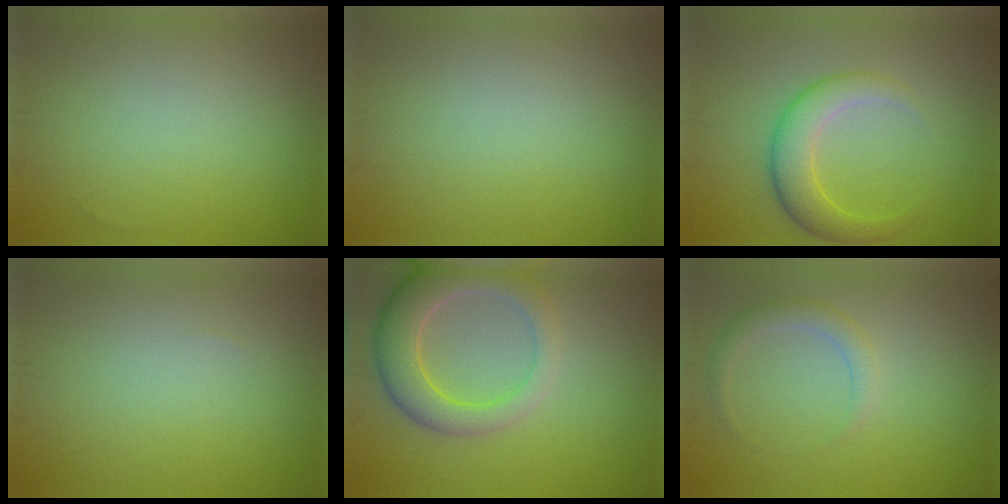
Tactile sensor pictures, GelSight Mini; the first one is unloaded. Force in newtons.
{"total": 0.0}
{"total": 4.4, "press": 4.4, "slide": 0.1}
{"total": 0.0}
{"total": 6.2, "press": 6.2, "slide": 0.5}
{"total": 1.9, "press": 1.9, "slide": 0.1}